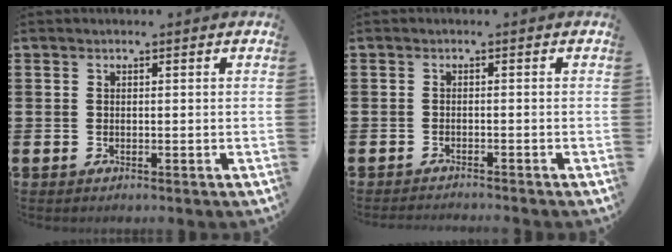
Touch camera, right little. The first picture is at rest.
{"total": 0.9, "force": [-0.9, -0.2, 0.0], "torque": [0.000, 0.001, -0.018]}